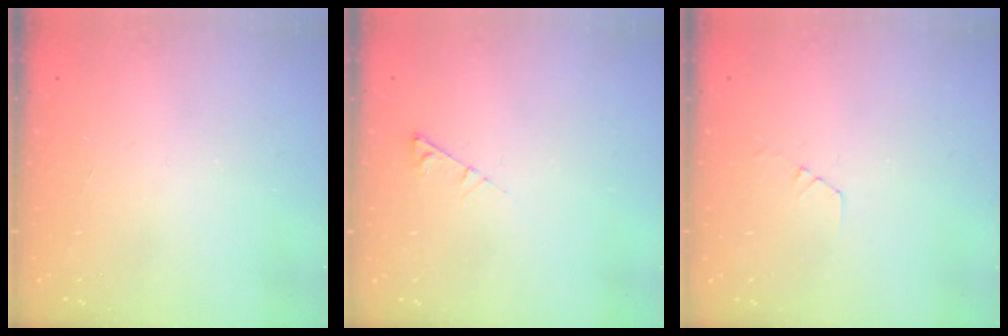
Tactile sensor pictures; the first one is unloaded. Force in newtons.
{"total": 3.1, "press": 3.0, "slide": 0.4}
{"total": 3.3, "press": 3.3, "slide": 0.4}